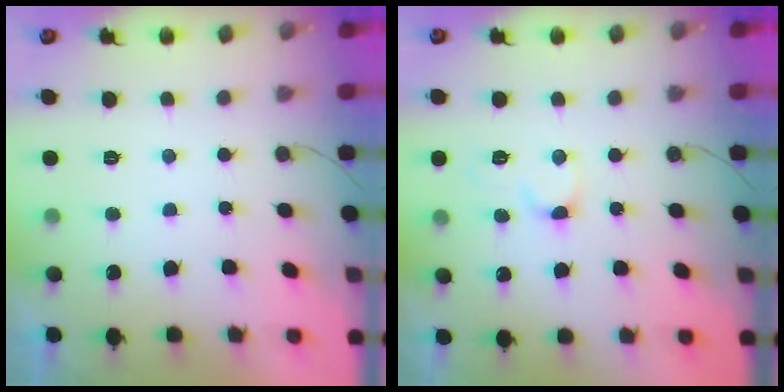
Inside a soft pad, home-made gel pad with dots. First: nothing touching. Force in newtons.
{"total": 4.3, "press": 4.2, "slide": 0.5}